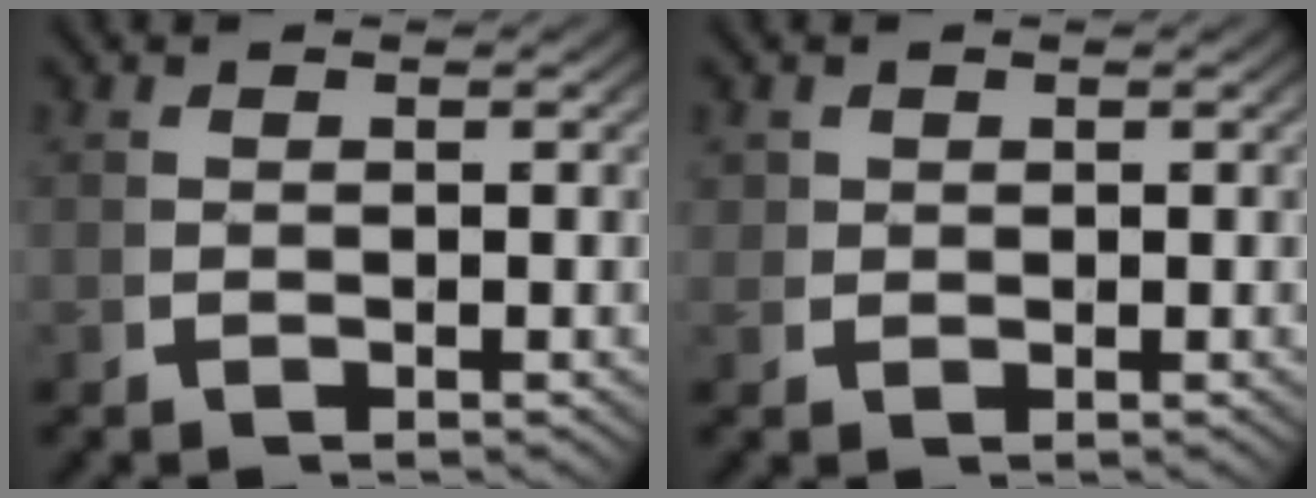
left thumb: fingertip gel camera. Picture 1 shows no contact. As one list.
[{"total": 1.4, "force": [0.7, 1.1, 0.5], "torque": [-0.011, -0.003, 0.017]}]